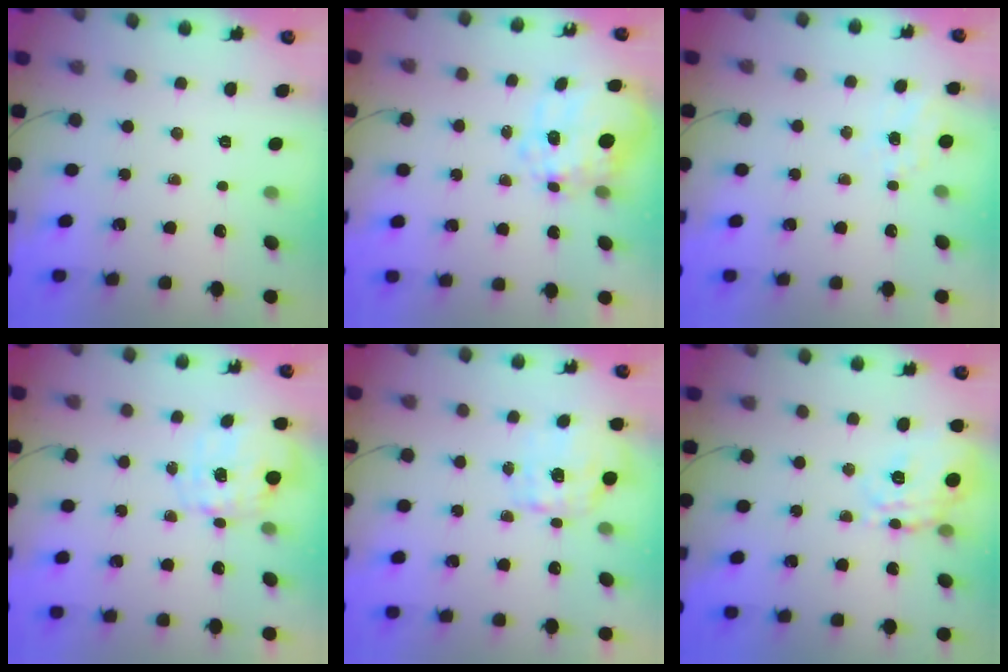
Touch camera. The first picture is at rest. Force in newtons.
{"total": 12.2, "press": 12.0, "slide": 2.3}
{"total": 5.1, "press": 4.9, "slide": 1.5}
{"total": 2.8, "press": 2.6, "slide": 0.9}
{"total": 1.9, "press": 1.6, "slide": 1.0}
{"total": 14.4, "press": 14.4, "slide": 1.1}